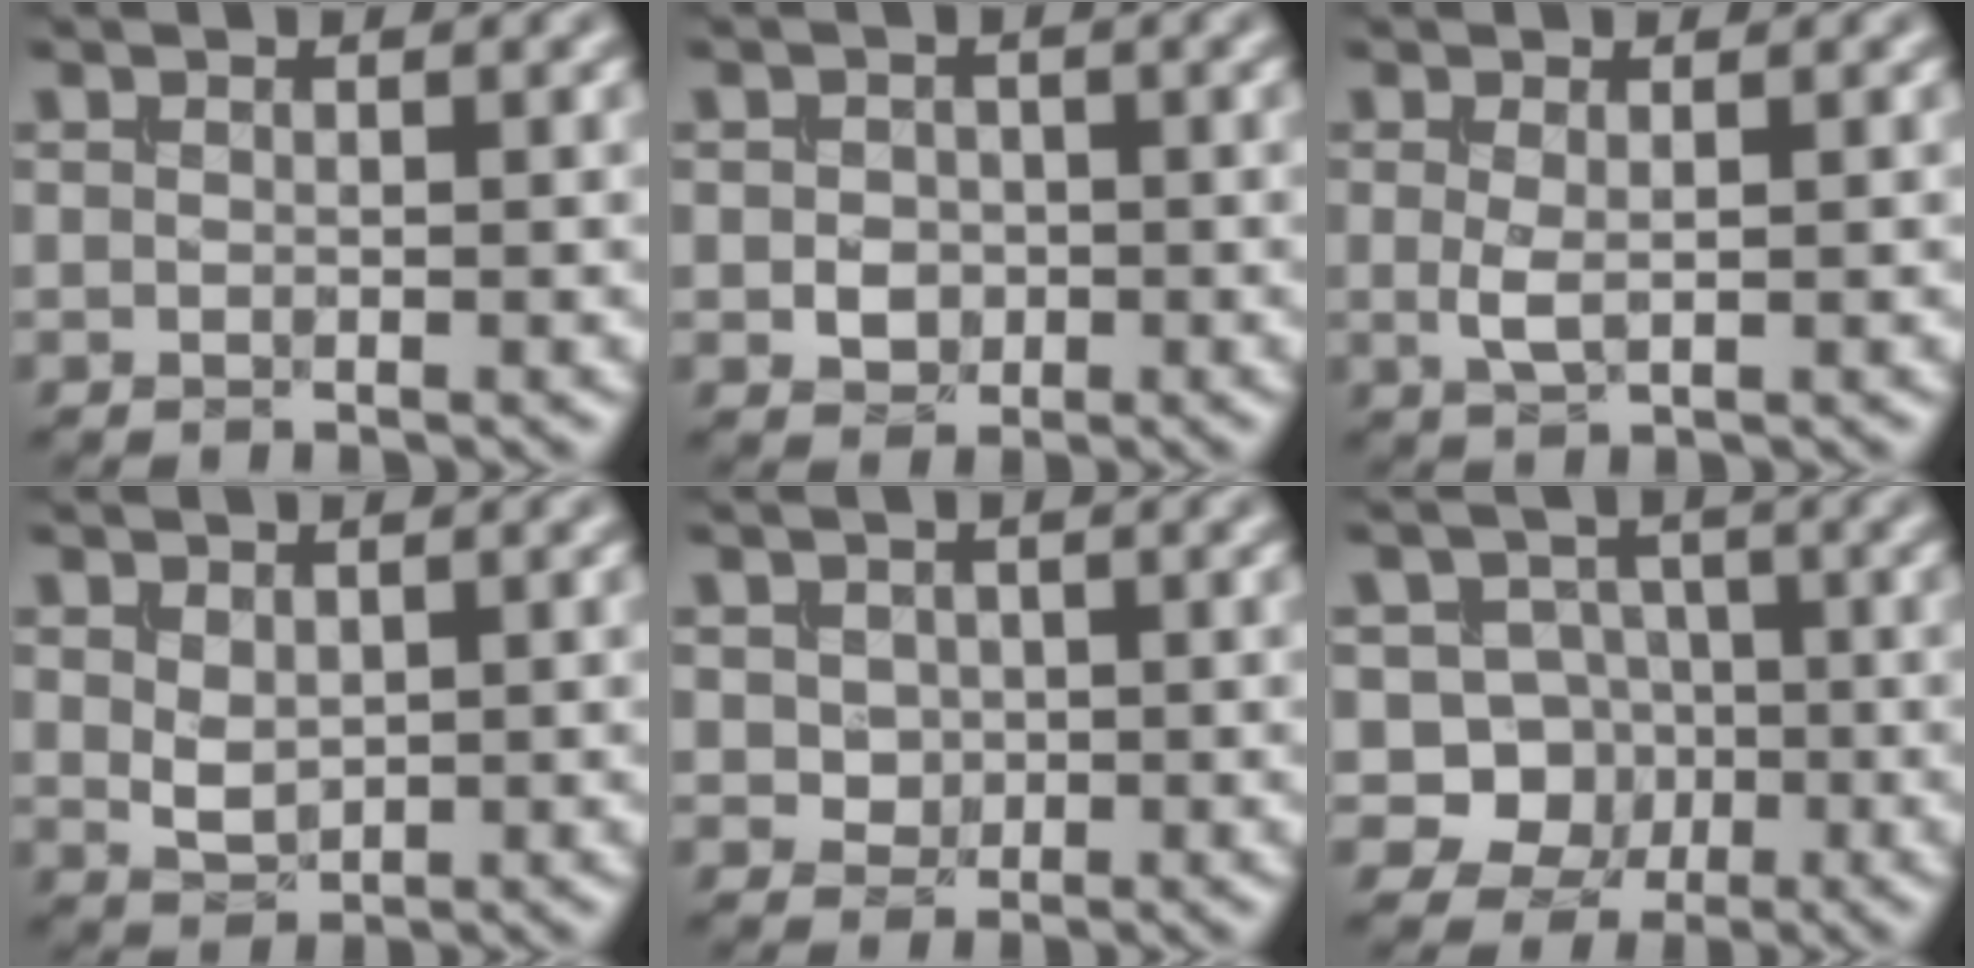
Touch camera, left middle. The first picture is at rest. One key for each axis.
{"total": 2.1, "fx": -0.4, "fy": 1.8, "fz": 1.1, "tx": -0.021, "ty": -0.003, "tz": -0.009}
{"total": 1.6, "fx": 0.1, "fy": 0.5, "fz": 1.5, "tx": -0.039, "ty": -0.001, "tz": 0.003}
{"total": 2.0, "fx": 0.4, "fy": 1.3, "fz": 1.4, "tx": -0.031, "ty": -0.004, "tz": 0.015}
{"total": 1.7, "fx": 0.2, "fy": 1.5, "fz": 0.7, "tx": -0.021, "ty": -0.002, "tz": 0.007}
{"total": 5.5, "fx": -1.0, "fy": 5.2, "fz": 1.6, "tx": -0.005, "ty": 0.017, "tz": -0.043}